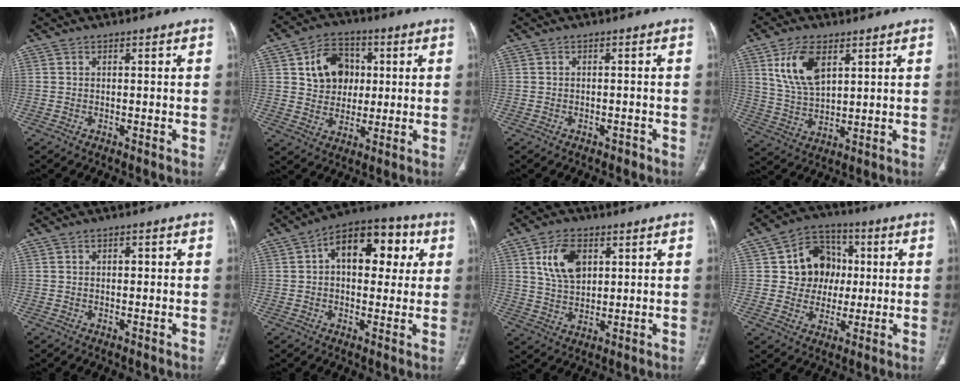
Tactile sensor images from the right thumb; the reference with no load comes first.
{"total": 11.2, "force": [2.8, 9.0, 6.2], "torque": [-0.062, 0.001, 0.047]}
{"total": 1.3, "force": [-1.0, 0.8, 0.3], "torque": [-0.008, 0.007, -0.013]}
{"total": 10.4, "force": [4.6, 5.3, 7.7], "torque": [-0.141, -0.017, 0.097]}
{"total": 1.4, "force": [0.3, 0.8, 1.1], "torque": [-0.017, 0.003, 0.005]}
{"total": 15.6, "force": [3.8, 9.2, 12.0], "torque": [-0.130, 0.021, 0.049]}
{"total": 9.3, "force": [3.3, 5.8, 6.4], "torque": [-0.103, -0.011, 0.067]}
{"total": 12.0, "force": [1.6, 10.6, 5.3], "torque": [-0.027, 0.010, 0.027]}